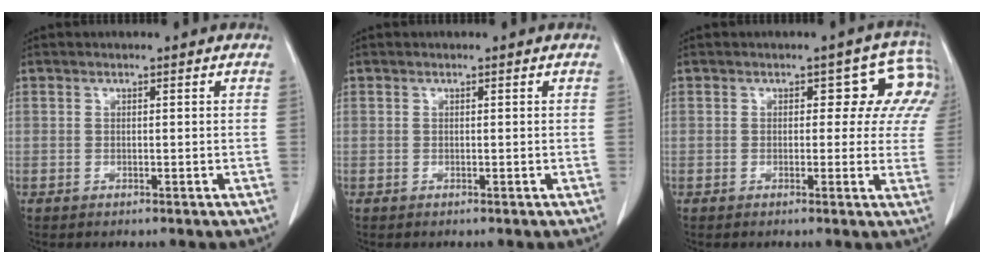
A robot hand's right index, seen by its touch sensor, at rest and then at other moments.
{"total": 0.0}
{"total": 6.2, "force": [3.0, 4.2, 3.5], "torque": [-0.020, 0.013, 0.010]}